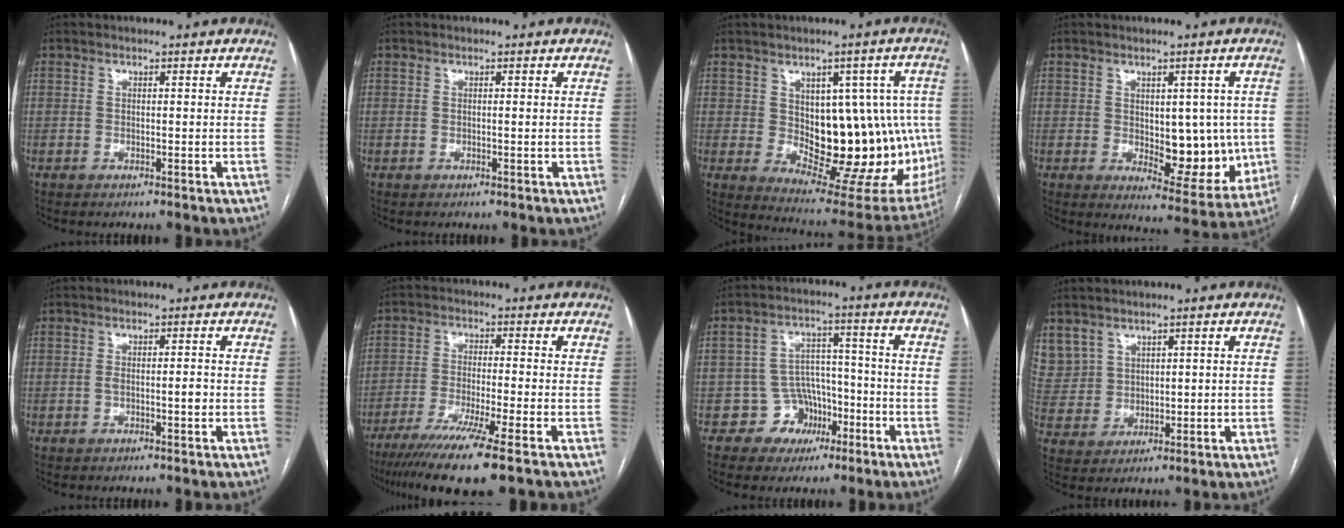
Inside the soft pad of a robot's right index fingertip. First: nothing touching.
{"total": 0.0}
{"total": 20.3, "force": [-0.3, 10.0, 17.6], "torque": [-0.188, 0.013, 0.029]}
{"total": 10.1, "force": [-0.4, 5.1, 8.7], "torque": [-0.095, 0.002, 0.016]}
{"total": 1.8, "force": [-0.3, 0.4, 1.7], "torque": [-0.029, 0.001, -0.001]}
{"total": 12.4, "force": [-8.5, -0.9, 8.9], "torque": [-0.157, -0.034, -0.139]}
{"total": 6.5, "force": [-3.1, 5.6, 0.7], "torque": [0.007, 0.018, -0.039]}
{"total": 9.0, "force": [5.0, 7.3, 1.5], "torque": [-0.057, 0.026, 0.127]}